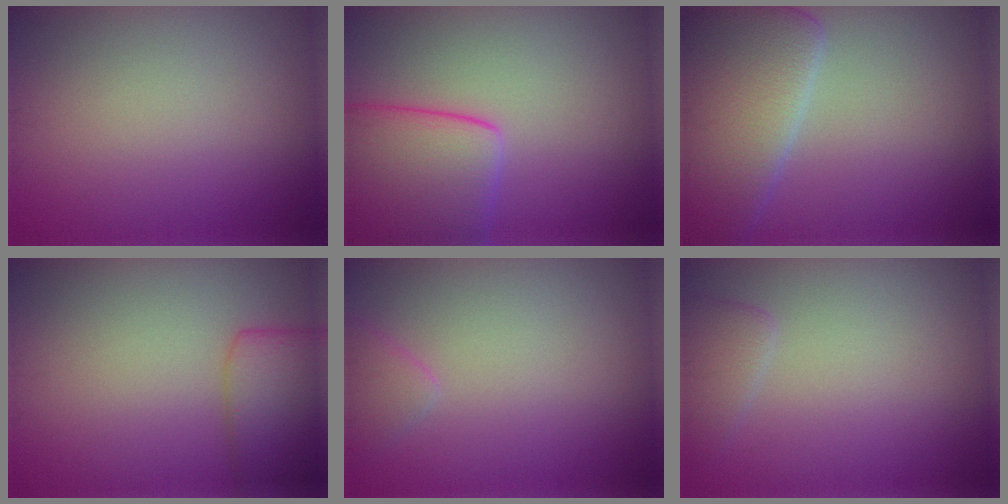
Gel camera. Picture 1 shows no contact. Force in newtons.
{"total": 6.9, "press": 6.9, "slide": 0.5}
{"total": 10.0, "press": 9.9, "slide": 0.6}
{"total": 4.2, "press": 4.2, "slide": 0.1}
{"total": 1.4, "press": 1.4, "slide": 0.2}
{"total": 1.9, "press": 1.9, "slide": 0.2}